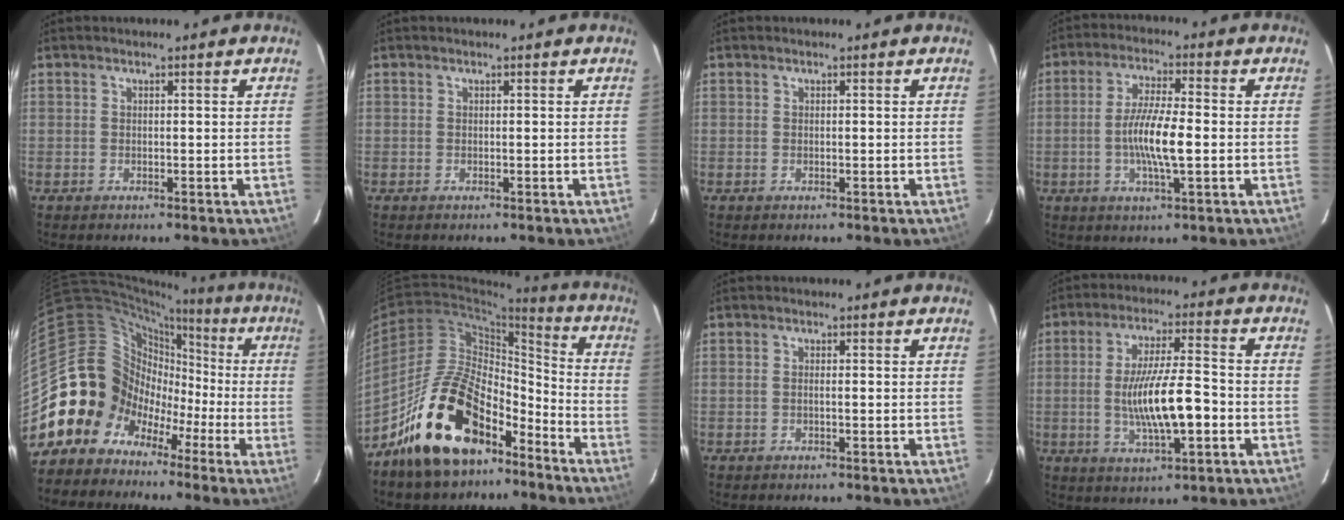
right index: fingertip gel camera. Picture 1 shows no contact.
{"total": 0.0}
{"total": 0.0}
{"total": 8.7, "force": [-1.4, 1.4, 8.4], "torque": [-0.162, -0.001, -0.028]}
{"total": 17.2, "force": [-6.9, 15.3, 3.5], "torque": [-0.097, 0.060, -0.121]}
{"total": 19.9, "force": [-13.3, 9.9, 10.9], "torque": [-0.198, 0.032, -0.217]}
{"total": 0.8, "force": [-0.2, 0.1, 0.7], "torque": [-0.015, 0.002, -0.004]}
{"total": 12.1, "force": [-2.5, 2.5, 11.5], "torque": [-0.212, -0.009, -0.037]}